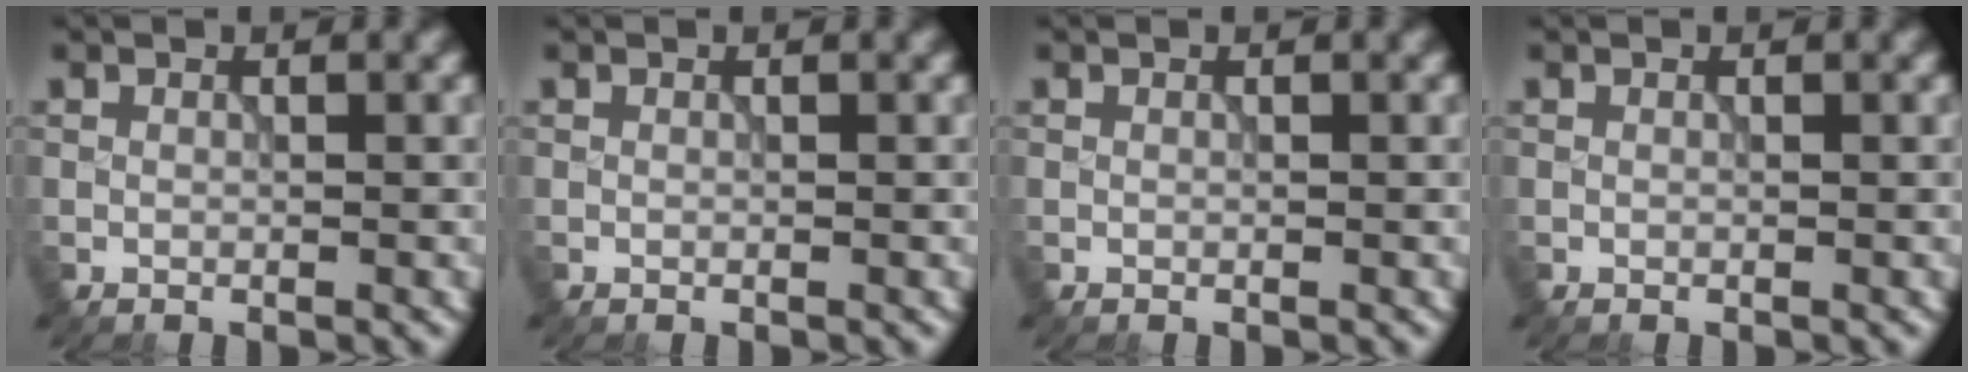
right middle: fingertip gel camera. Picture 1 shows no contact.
{"total": 0.0}
{"total": 0.0}
{"total": 0.0}